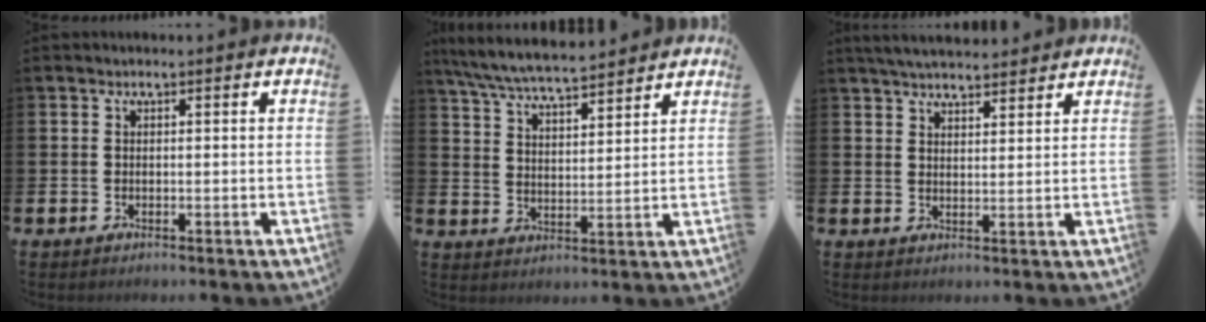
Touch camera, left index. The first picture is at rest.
{"total": 7.0, "force": [6.7, 0.7, 2.0], "torque": [-0.064, -0.031, 0.120]}
{"total": 4.3, "force": [4.2, 0.7, 0.6], "torque": [-0.018, -0.017, 0.077]}